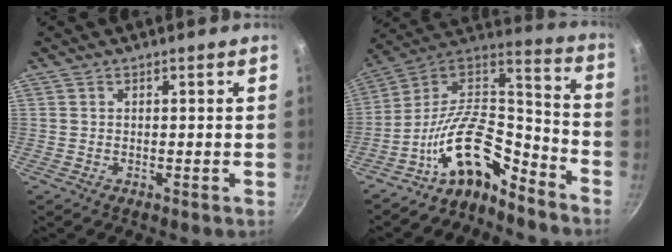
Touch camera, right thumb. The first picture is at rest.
{"total": 17.6, "force": [-11.0, 8.3, 10.9], "torque": [-0.166, 0.101, -0.214]}